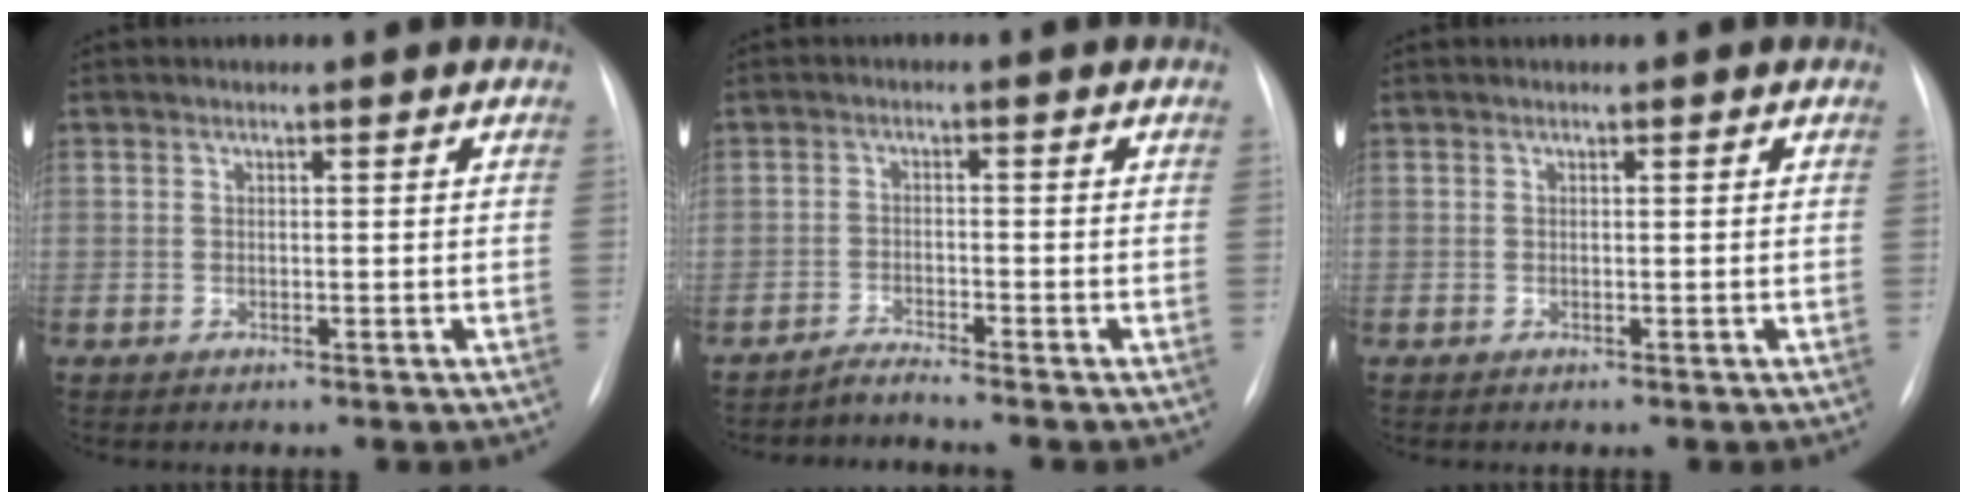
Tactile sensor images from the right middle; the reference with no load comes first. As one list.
[{"total": 2.3, "force": [-2.0, -0.9, -0.3], "torque": [0.005, -0.010, -0.039]}, {"total": 0.0}]